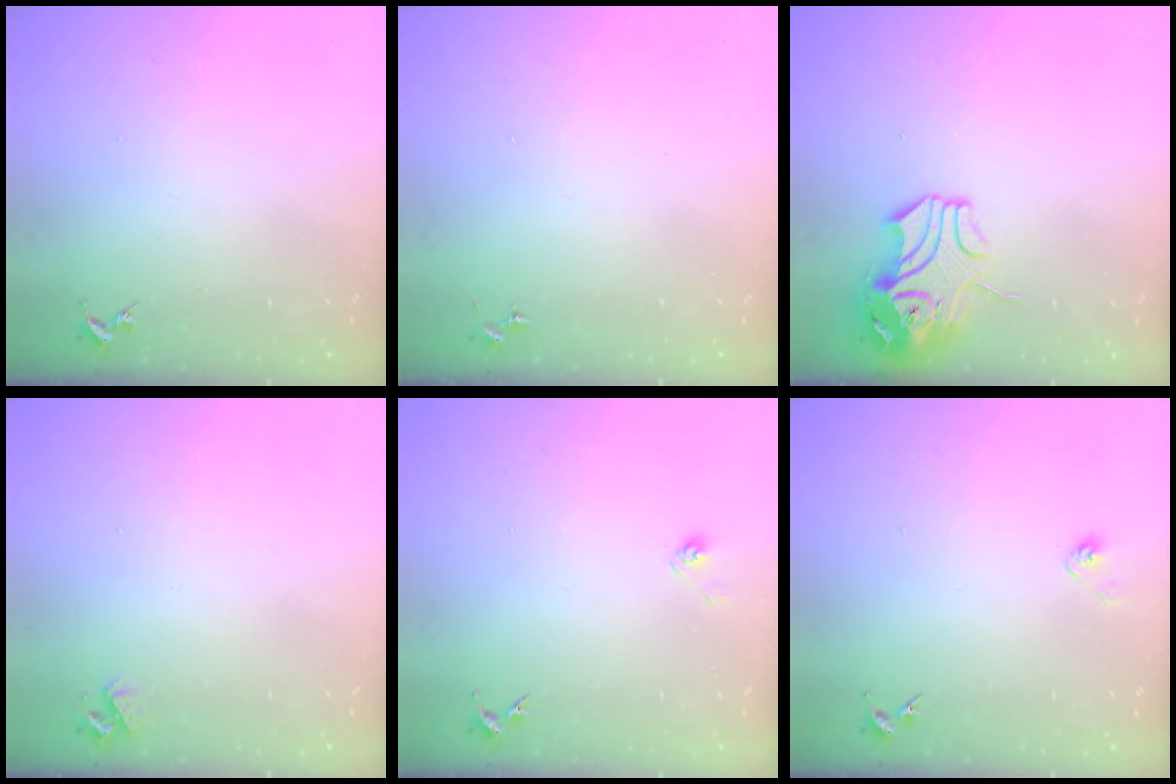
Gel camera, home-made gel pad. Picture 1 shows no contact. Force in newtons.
{"total": 0.0}
{"total": 12.0, "press": 11.8, "slide": 2.0}
{"total": 3.3, "press": 3.3, "slide": 0.5}
{"total": 2.9, "press": 2.5, "slide": 1.5}
{"total": 2.8, "press": 2.6, "slide": 1.1}